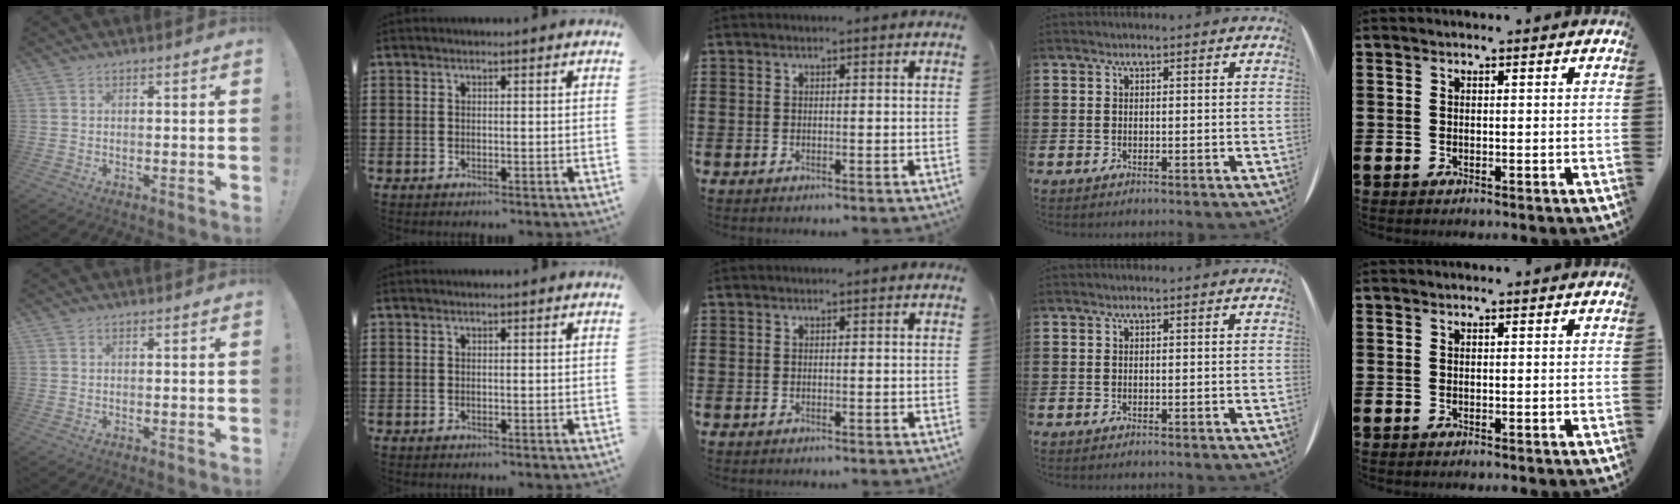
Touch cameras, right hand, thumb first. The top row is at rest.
{}